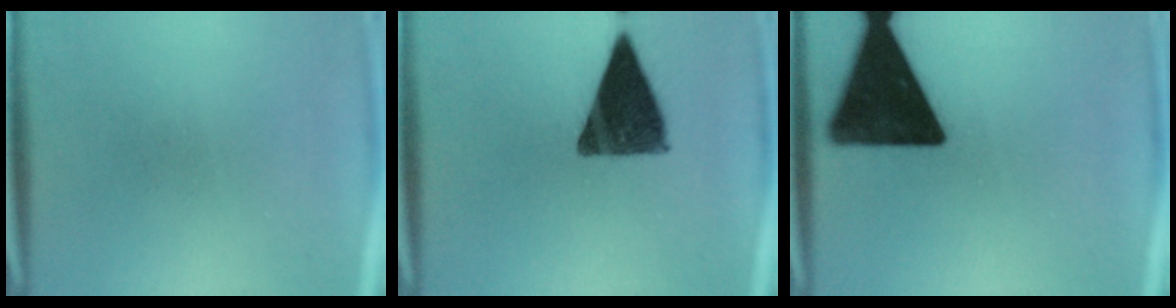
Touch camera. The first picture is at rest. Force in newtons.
{"total": 12.6}
{"total": 18.4}